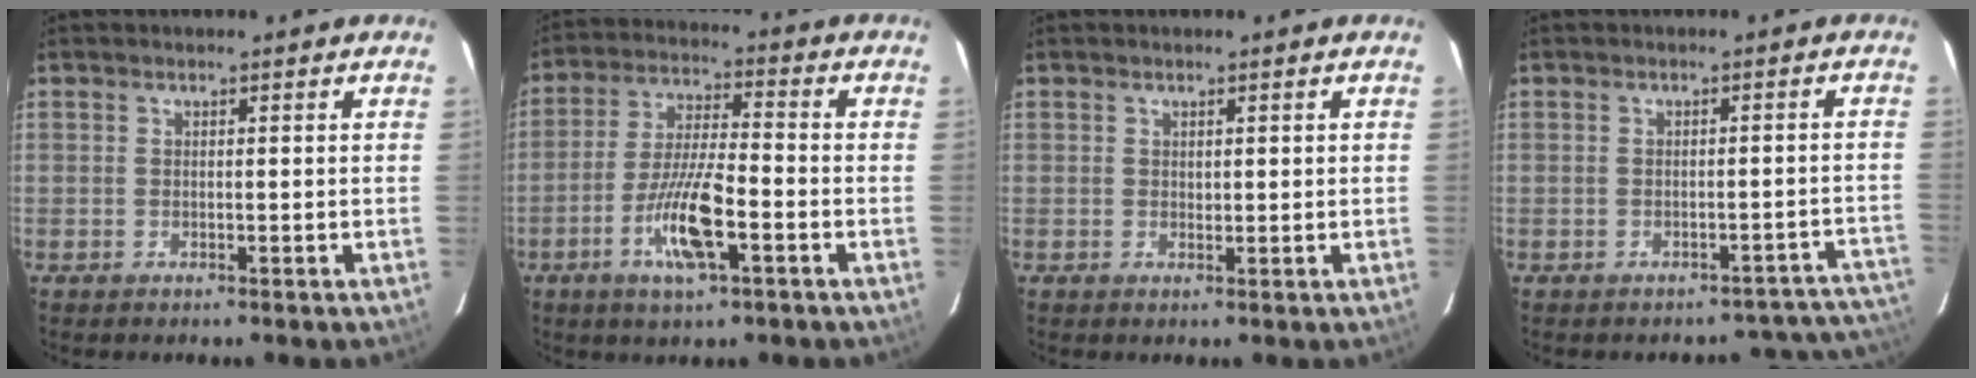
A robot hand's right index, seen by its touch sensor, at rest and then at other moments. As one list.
[{"total": 10.6, "force": [-4.2, 1.8, 9.5], "torque": [-0.184, -0.005, -0.077]}, {"total": 0.8, "force": [0.4, 0.4, 0.6], "torque": [-0.011, 0.000, 0.009]}, {"total": 8.2, "force": [-7.5, 3.3, 0.5], "torque": [0.022, 0.029, -0.067]}]